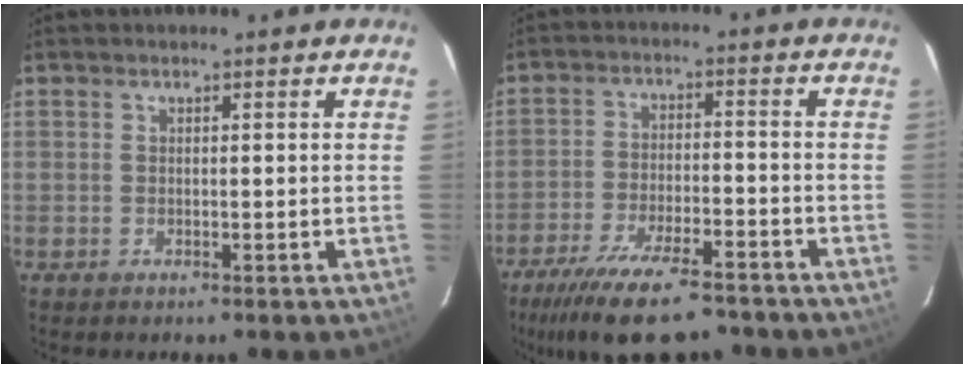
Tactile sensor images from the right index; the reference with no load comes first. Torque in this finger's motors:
{"motor_torque": [1.29, -0.85, 0.51, 0.09]}